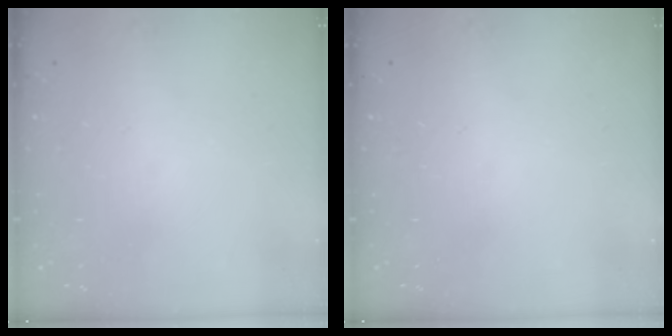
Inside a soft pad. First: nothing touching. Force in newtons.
{"total": 0.0}